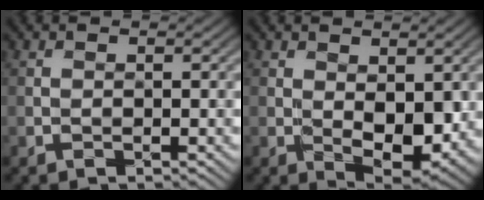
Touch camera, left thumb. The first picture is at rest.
{"total": 5.2, "force": [0.4, 2.6, 4.5], "torque": [-0.083, -0.014, 0.018]}